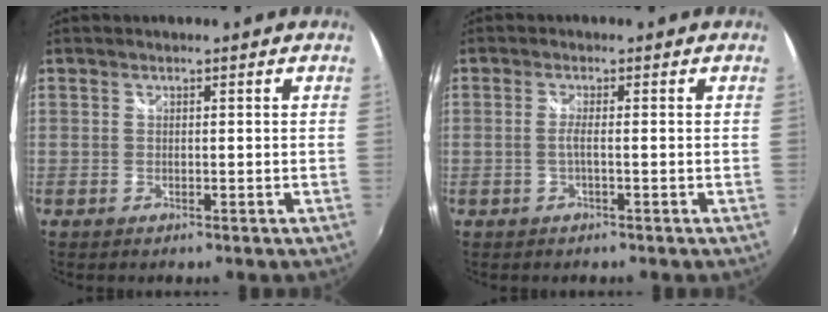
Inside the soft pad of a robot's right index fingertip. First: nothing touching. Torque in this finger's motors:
{"motor_torque": [-0.03, 0.14, 0.00, 0.00]}